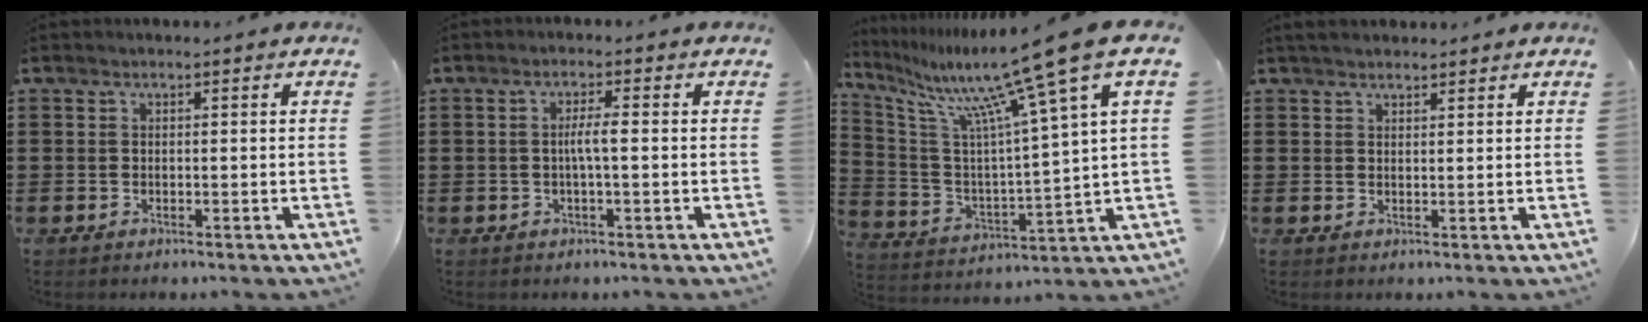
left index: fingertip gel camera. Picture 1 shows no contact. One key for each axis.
{"total": 2.8, "fx": -0.3, "fy": 0.3, "fz": 2.7, "tx": -0.052, "ty": 0.001, "tz": -0.007}
{"total": 14.0, "fx": 10.1, "fy": -0.3, "fz": 9.7, "tx": -0.208, "ty": -0.068, "tz": 0.155}
{"total": 1.7, "fx": 1.5, "fy": 0.5, "fz": 0.3, "tx": -0.009, "ty": 0.005, "tz": 0.030}